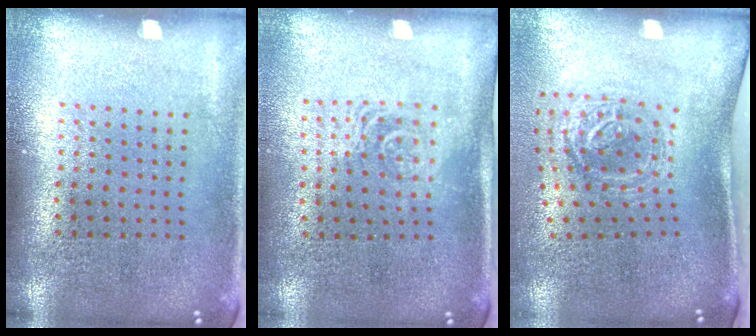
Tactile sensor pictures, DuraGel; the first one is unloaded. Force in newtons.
{"total": 1.6, "press": 1.3, "slide": 0.9}
{"total": 1.7, "press": 1.2, "slide": 1.2}